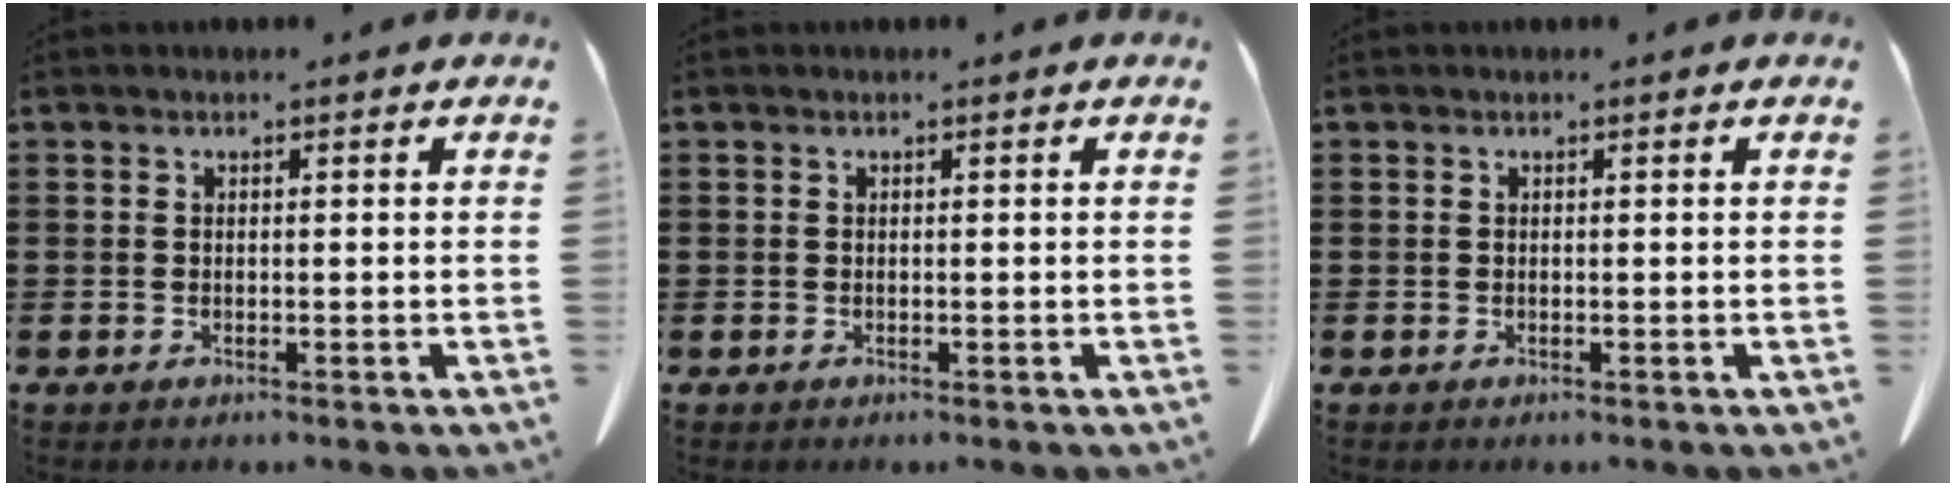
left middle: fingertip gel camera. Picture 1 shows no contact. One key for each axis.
{"total": 0.0}
{"total": 0.0}